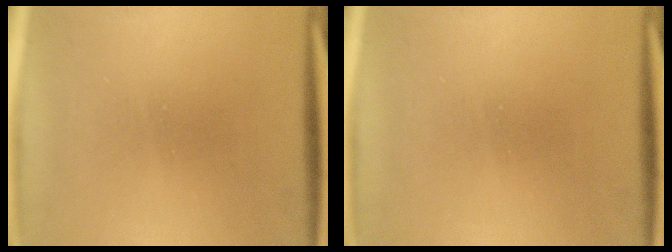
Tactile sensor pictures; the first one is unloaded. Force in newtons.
{"total": 0.0}